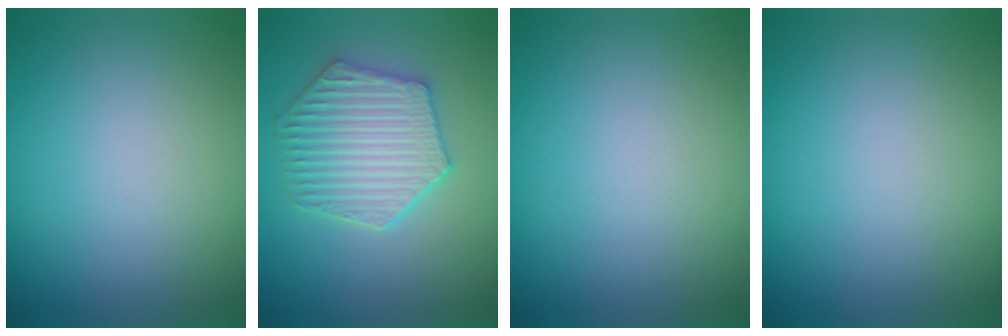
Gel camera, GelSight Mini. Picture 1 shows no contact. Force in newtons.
{"total": 5.2, "press": 4.4, "slide": 2.7}
{"total": 0.0}
{"total": 0.0}